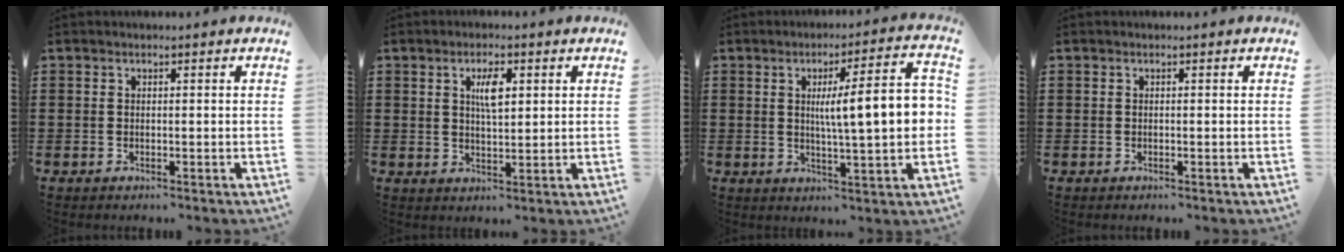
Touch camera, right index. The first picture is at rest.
{"total": 4.1, "force": [1.3, 1.3, 3.6], "torque": [-0.067, 0.005, 0.018]}
{"total": 10.7, "force": [1.1, 1.9, 10.5], "torque": [-0.164, -0.002, 0.010]}
{"total": 0.0}